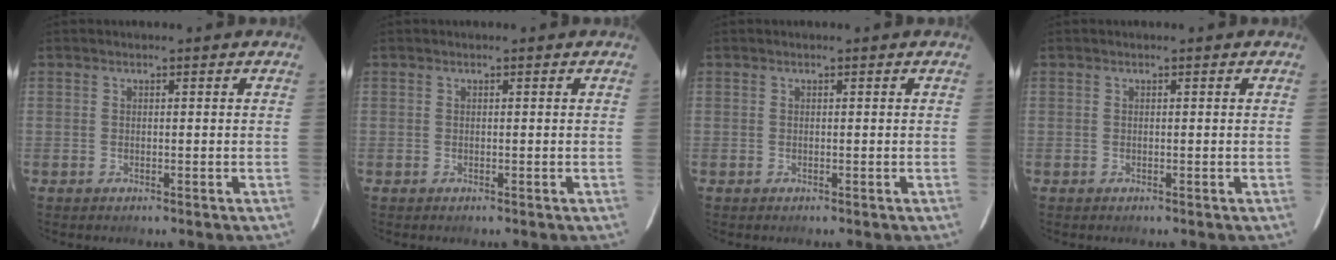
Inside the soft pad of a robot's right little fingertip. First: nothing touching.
{"total": 0.0}
{"total": 0.0}
{"total": 0.0}